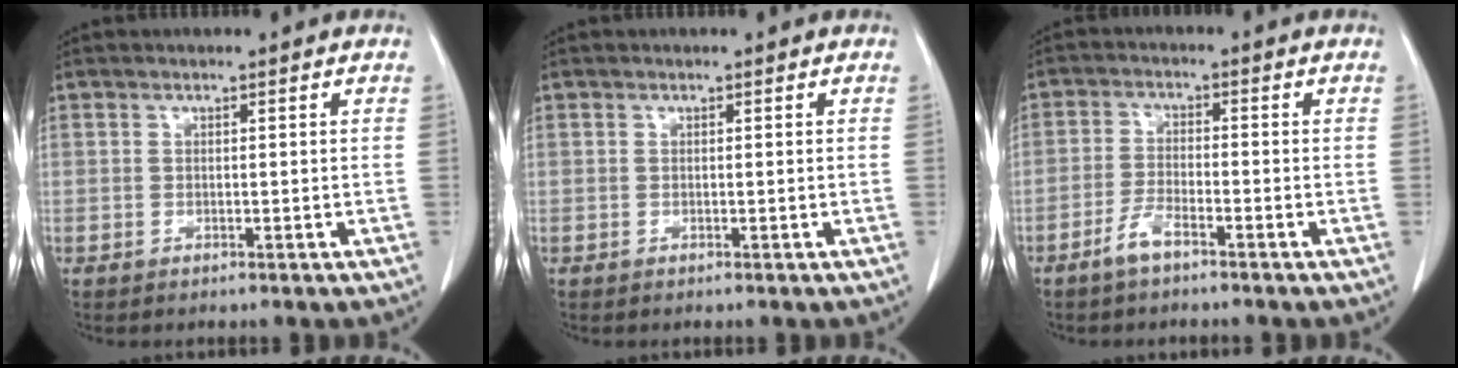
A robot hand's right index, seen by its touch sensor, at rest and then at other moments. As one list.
[{"total": 0.0}, {"total": 3.5, "force": [-2.6, 0.6, 2.3], "torque": [-0.050, -0.001, -0.051]}]